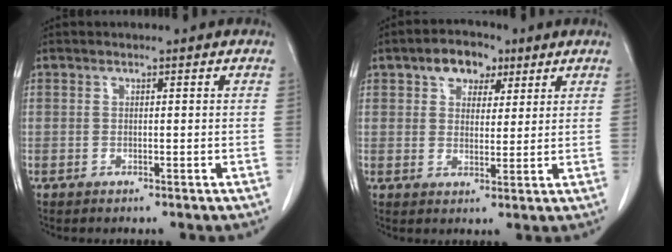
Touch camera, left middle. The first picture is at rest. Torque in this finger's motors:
{"motor_torque": [0.60, -0.42, 0.08, 0.04]}